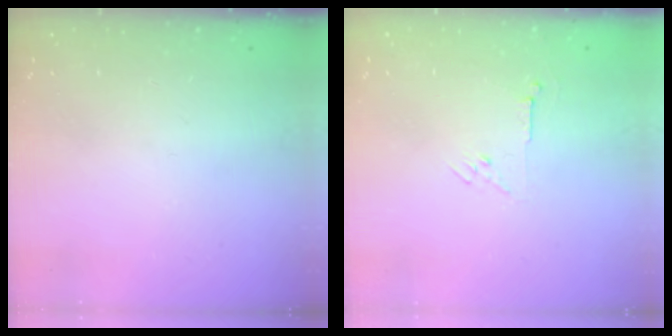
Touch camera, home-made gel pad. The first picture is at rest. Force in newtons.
{"total": 3.5, "press": 3.4, "slide": 0.7}